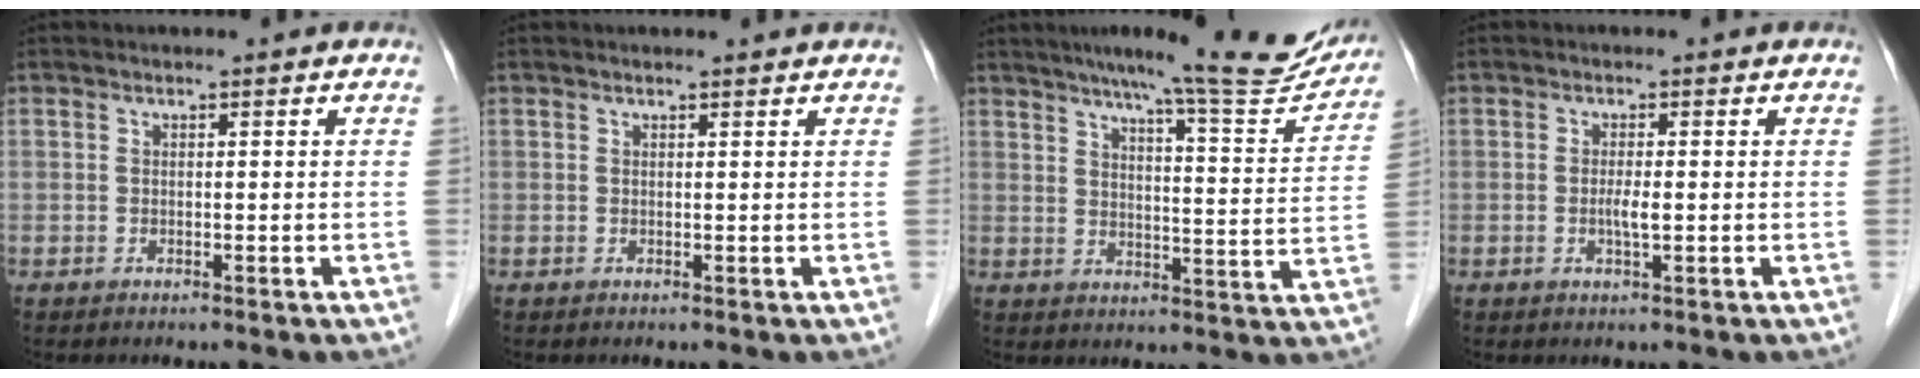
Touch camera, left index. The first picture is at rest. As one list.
[{"total": 1.5, "force": [1.4, 0.3, 0.2], "torque": [-0.002, 0.002, 0.019]}, {"total": 17.9, "force": [16.1, 1.1, 7.8], "torque": [-0.100, -0.039, 0.203]}, {"total": 1.9, "force": [-0.2, 0.3, 1.8], "torque": [-0.034, -0.004, -0.004]}]